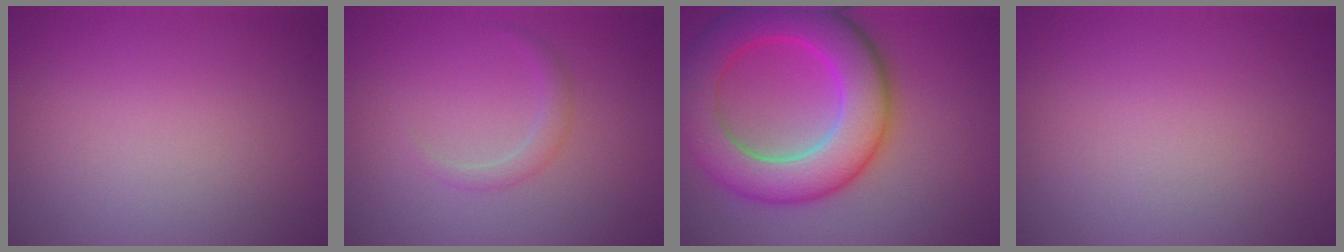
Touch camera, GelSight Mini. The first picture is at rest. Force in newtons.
{"total": 1.3, "press": 1.2, "slide": 0.1}
{"total": 10.1, "press": 10.1, "slide": 0.4}
{"total": 0.0}